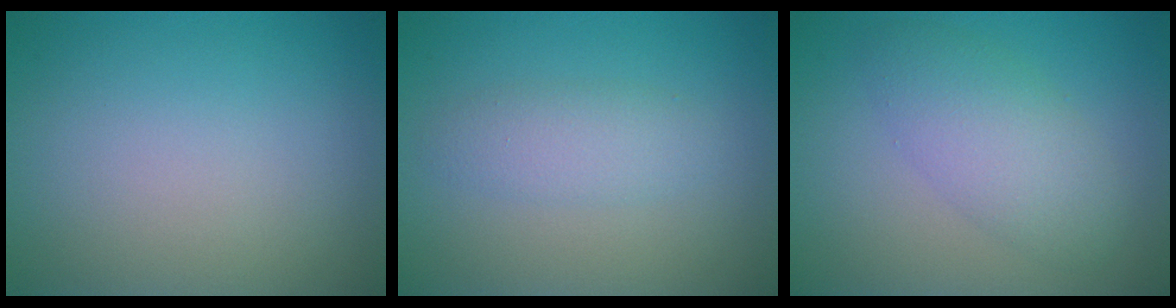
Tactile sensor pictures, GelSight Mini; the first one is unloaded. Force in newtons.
{"total": 2.3, "press": 2.3, "slide": 0.1}
{"total": 4.1, "press": 4.1, "slide": 0.1}